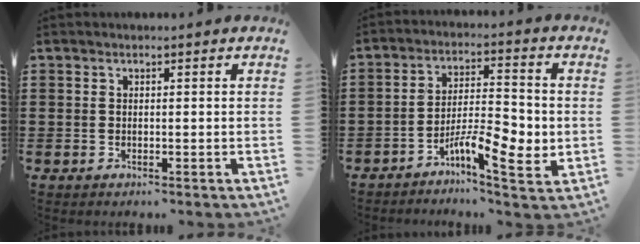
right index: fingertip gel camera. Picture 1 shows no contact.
{"total": 7.9, "force": [-3.2, 2.5, 6.8], "torque": [-0.113, 0.005, -0.054]}